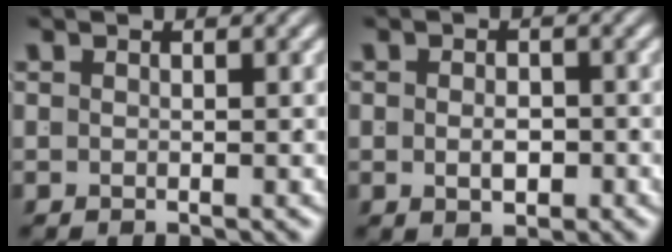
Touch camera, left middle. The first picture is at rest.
{"total": 1.7, "force": [-0.5, 0.9, 1.4], "torque": [-0.020, -0.006, -0.004]}